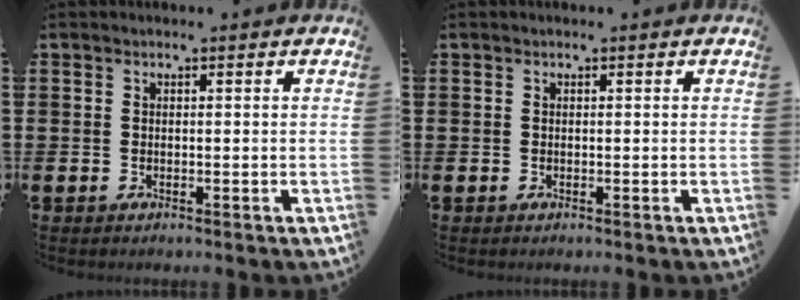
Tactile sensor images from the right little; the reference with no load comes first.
{"total": 0.0}